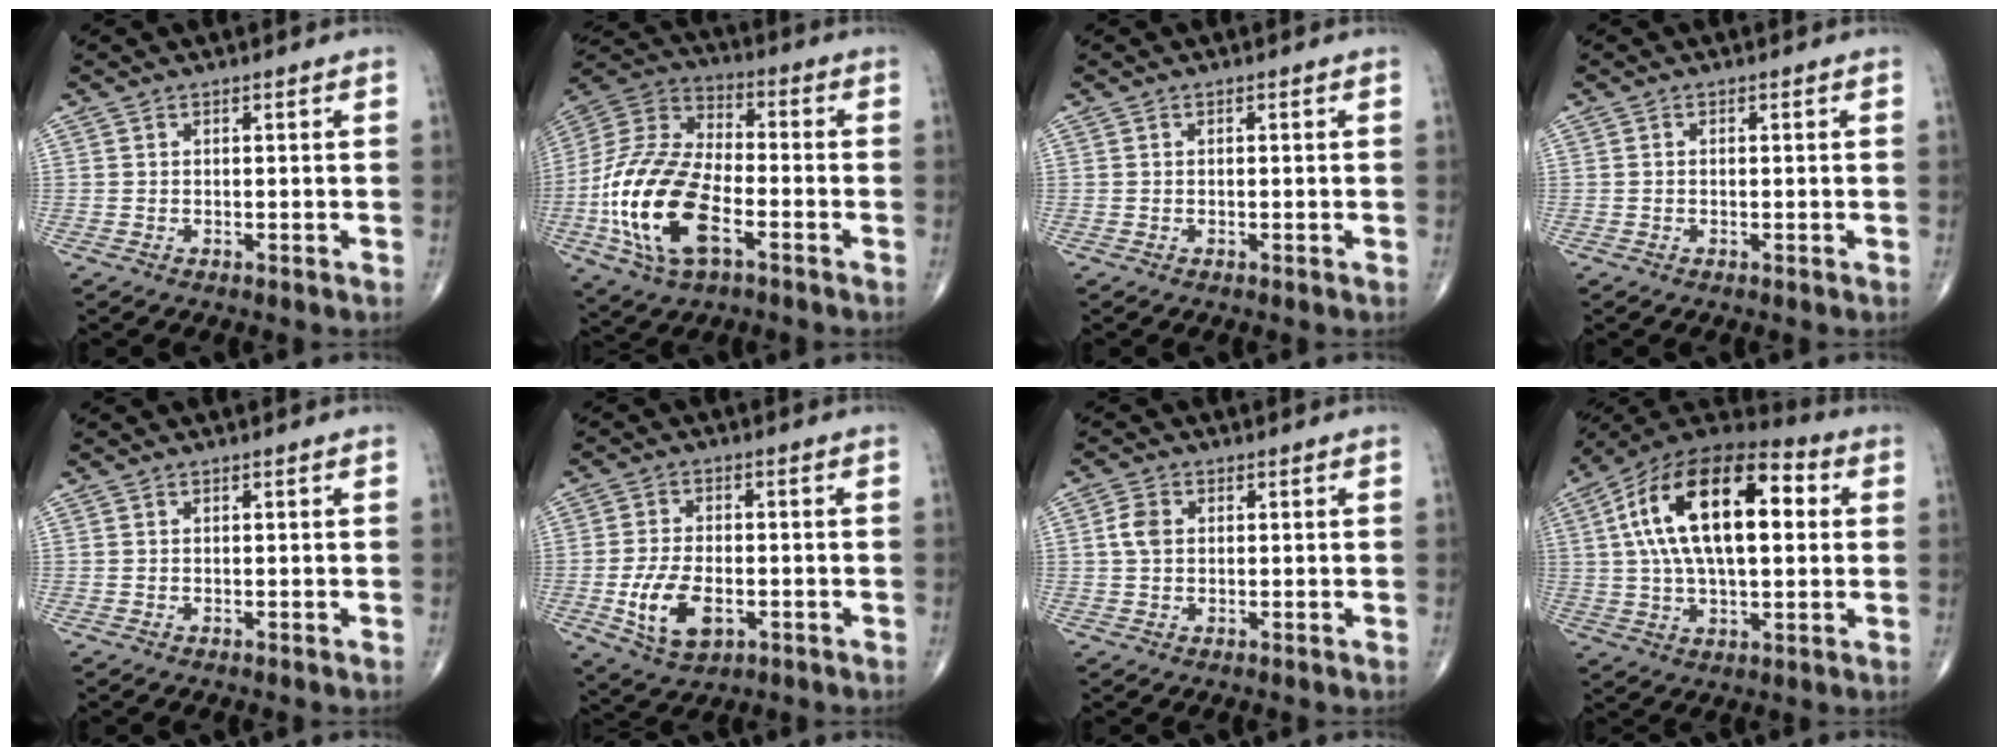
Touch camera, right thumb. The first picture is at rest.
{"total": 20.8, "force": [-6.4, 10.5, 16.8], "torque": [-0.349, 0.021, -0.120]}
{"total": 0.0}
{"total": 0.0}
{"total": 0.0}
{"total": 9.7, "force": [-2.7, 5.5, 7.5], "torque": [-0.139, 0.002, -0.040]}
{"total": 3.4, "force": [0.5, 2.5, 2.3], "torque": [-0.047, 0.004, 0.006]}
{"total": 23.4, "force": [4.6, 11.3, 20.0], "torque": [-0.347, 0.024, 0.064]}